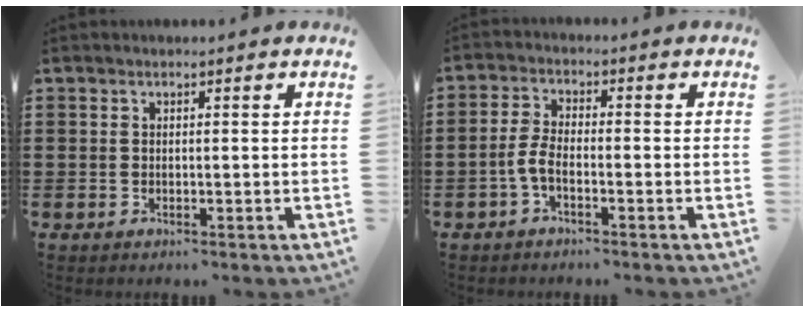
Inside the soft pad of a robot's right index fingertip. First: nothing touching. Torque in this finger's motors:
{"motor_torque": [1.15, 0.99, 0.06, 0.03]}